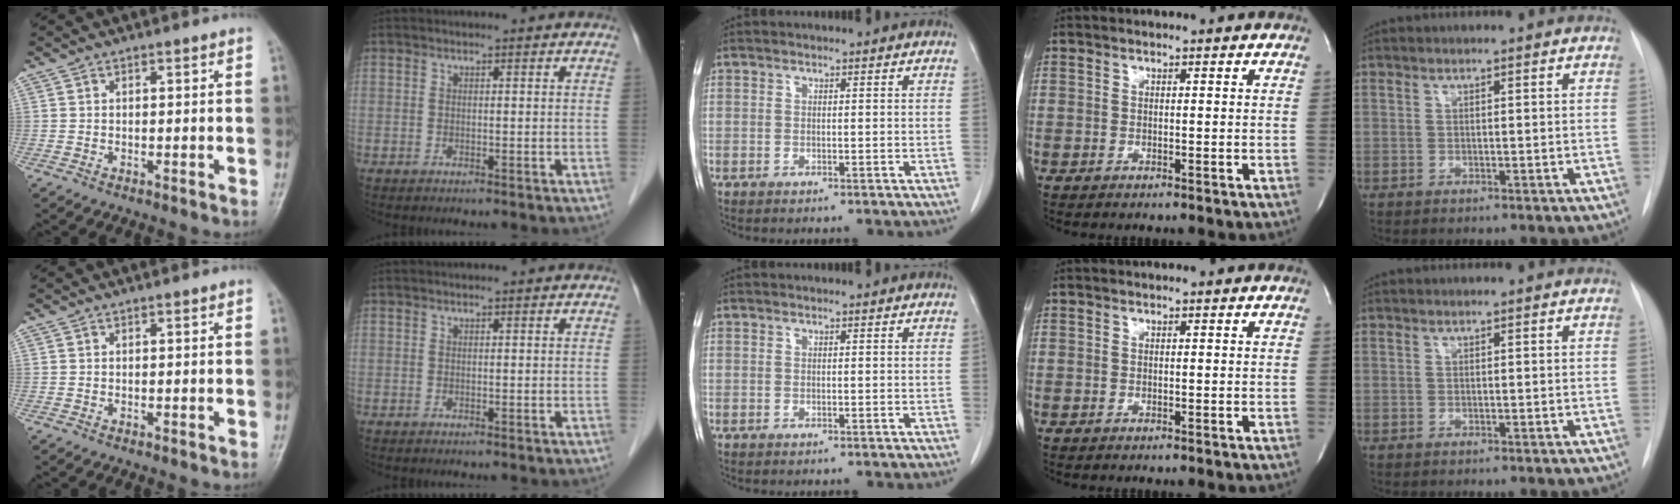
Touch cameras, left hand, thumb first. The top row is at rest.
{}